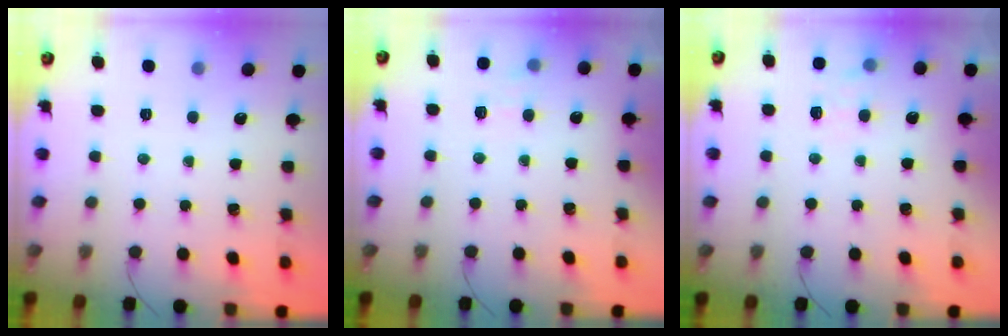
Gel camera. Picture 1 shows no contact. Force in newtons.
{"total": 6.4, "press": 6.2, "slide": 1.4}
{"total": 7.9, "press": 7.8, "slide": 1.6}